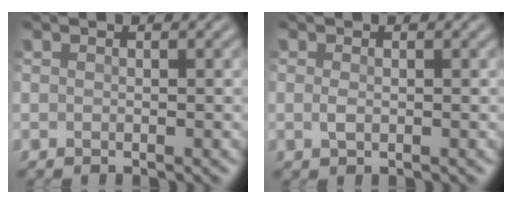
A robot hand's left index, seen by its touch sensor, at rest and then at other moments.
{"total": 0.7, "force": [0.2, 0.4, 0.5], "torque": [-0.017, 0.002, 0.003]}